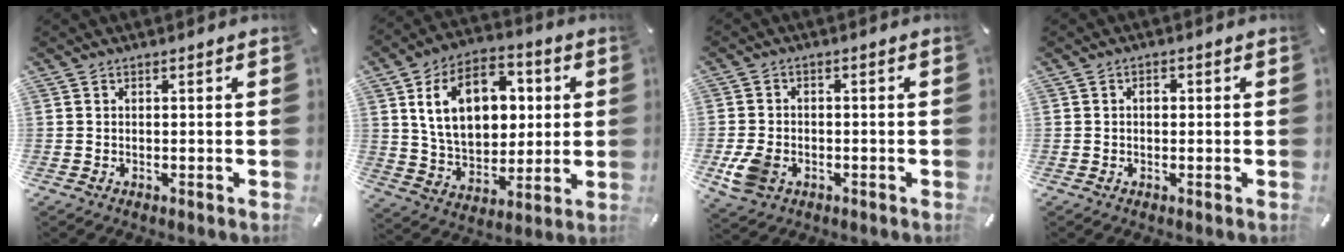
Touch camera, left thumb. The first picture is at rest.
{"total": 17.3, "force": [4.9, 12.2, 11.2], "torque": [-0.192, 0.002, 0.090]}
{"total": 6.7, "force": [-2.1, 5.0, 3.9], "torque": [-0.099, 0.004, -0.040]}
{"total": 1.3, "force": [0.1, 1.0, 0.9], "torque": [-0.009, 0.004, -0.002]}